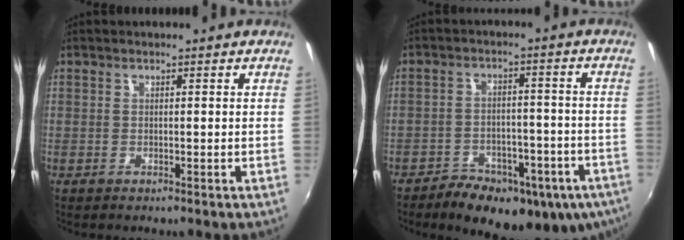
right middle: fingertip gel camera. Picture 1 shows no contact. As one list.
[{"total": 20.2, "force": [-13.3, 9.9, 11.6], "torque": [-0.208, -0.017, -0.166]}]